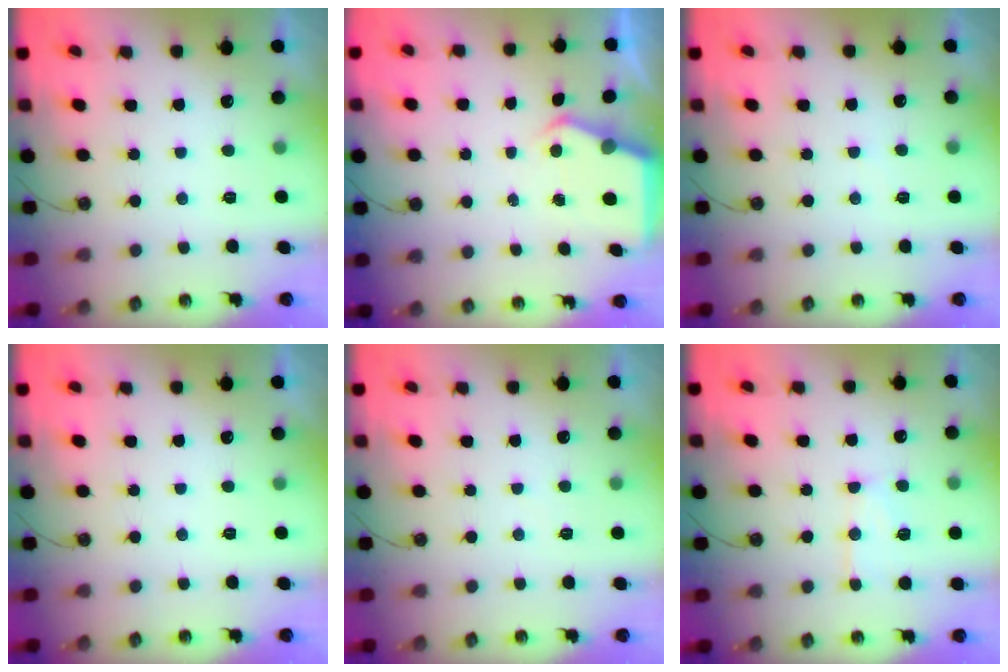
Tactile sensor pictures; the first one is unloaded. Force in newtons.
{"total": 3.9, "press": 3.9, "slide": 0.4}
{"total": 2.3, "press": 2.3, "slide": 0.4}
{"total": 0.0}
{"total": 3.7, "press": 3.7, "slide": 0.6}
{"total": 10.9, "press": 10.9, "slide": 0.9}